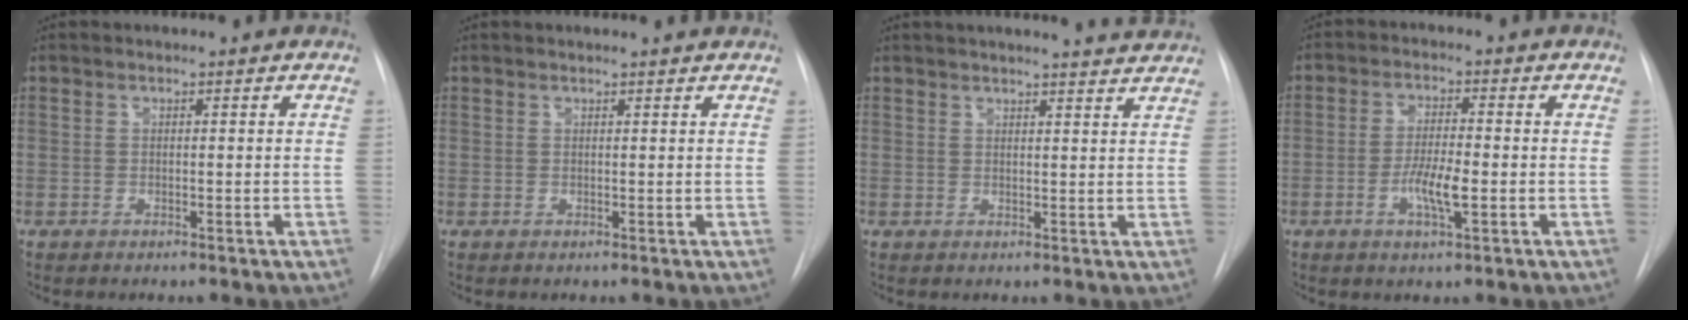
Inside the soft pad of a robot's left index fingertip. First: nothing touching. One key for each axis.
{"total": 2.8, "fx": 2.7, "fy": 0.0, "fz": 0.8, "tx": -0.011, "ty": 0.012, "tz": 0.028}
{"total": 12.0, "fx": 11.3, "fy": 1.0, "fz": 4.0, "tx": -0.051, "ty": 0.009, "tz": 0.129}
{"total": 5.3, "fx": -1.5, "fy": 0.9, "fz": 5.0, "tx": -0.097, "ty": -0.003, "tz": -0.029}